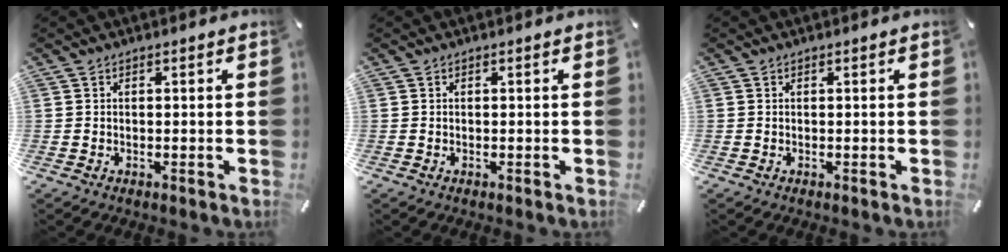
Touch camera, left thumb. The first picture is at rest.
{"total": 0.0}
{"total": 0.0}